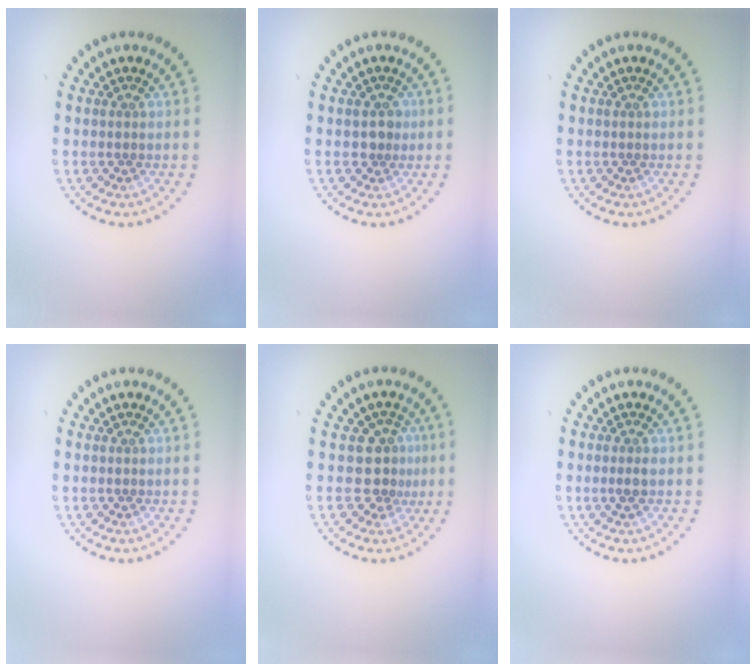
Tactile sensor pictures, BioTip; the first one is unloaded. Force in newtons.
{"total": 1.5, "press": 1.2, "slide": 0.8}
{"total": 0.0}
{"total": 0.0}
{"total": 2.4, "press": 2.0, "slide": 1.4}
{"total": 0.9, "press": 0.8, "slide": 0.5}